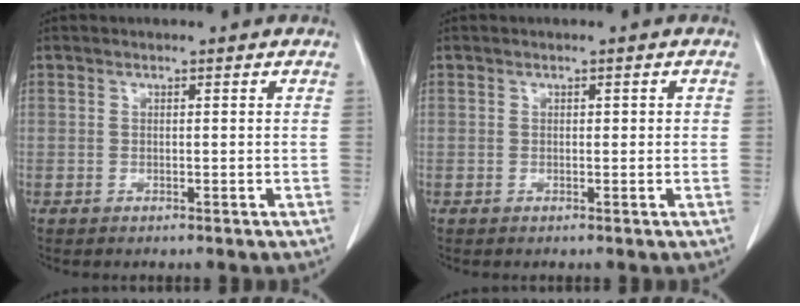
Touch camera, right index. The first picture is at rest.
{"total": 1.0, "force": [0.2, 0.5, 0.8], "torque": [-0.013, 0.006, 0.005]}